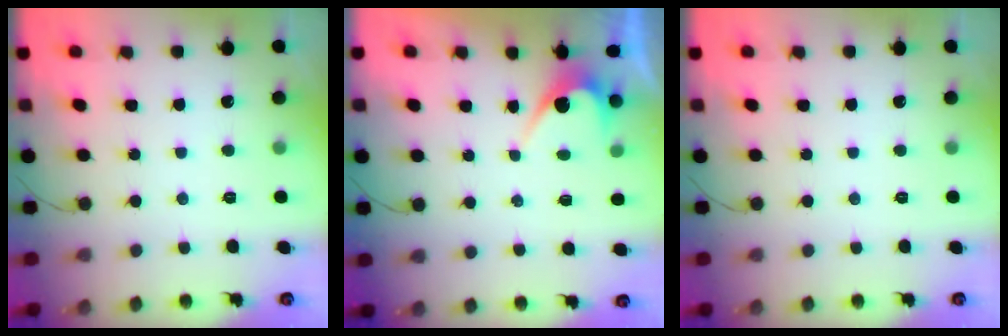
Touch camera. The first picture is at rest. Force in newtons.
{"total": 3.8, "press": 3.8, "slide": 0.3}
{"total": 0.0}